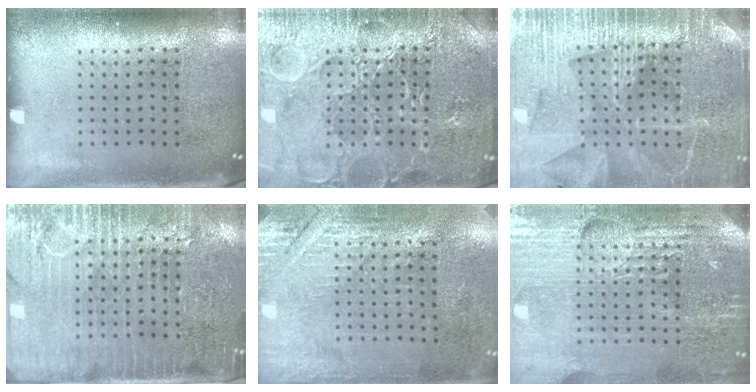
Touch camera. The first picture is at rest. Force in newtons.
{"total": 4.4, "press": 4.4, "slide": 0.5}
{"total": 4.1, "press": 3.9, "slide": 1.4}
{"total": 3.7, "press": 3.2, "slide": 1.7}
{"total": 2.9, "press": 2.7, "slide": 1.1}
{"total": 4.9, "press": 4.6, "slide": 1.8}